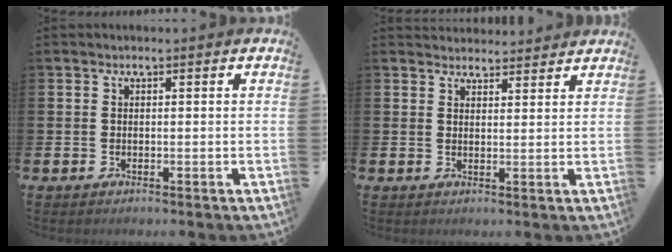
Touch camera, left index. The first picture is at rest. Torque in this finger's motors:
{"motor_torque": [0.84, -1.30, 0.03, -0.01]}